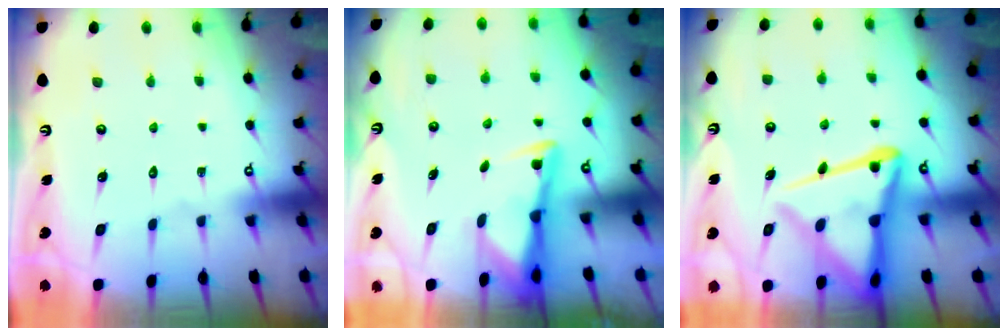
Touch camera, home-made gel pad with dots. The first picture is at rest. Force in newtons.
{"total": 2.9, "press": 2.8, "slide": 0.5}
{"total": 16.9, "press": 16.9, "slide": 1.6}